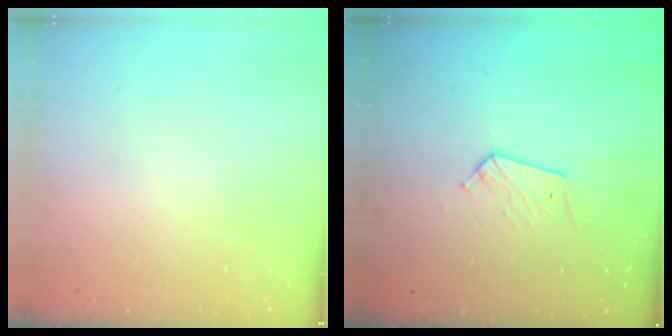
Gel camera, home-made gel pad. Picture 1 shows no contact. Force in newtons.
{"total": 5.1, "press": 5.0, "slide": 0.5}